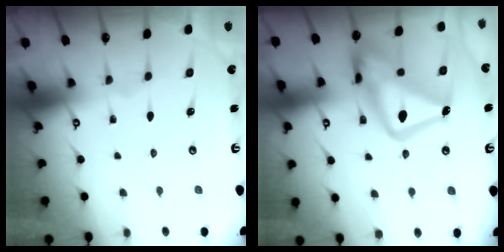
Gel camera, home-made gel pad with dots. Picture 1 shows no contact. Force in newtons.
{"total": 19.5, "press": 19.4, "slide": 1.7}